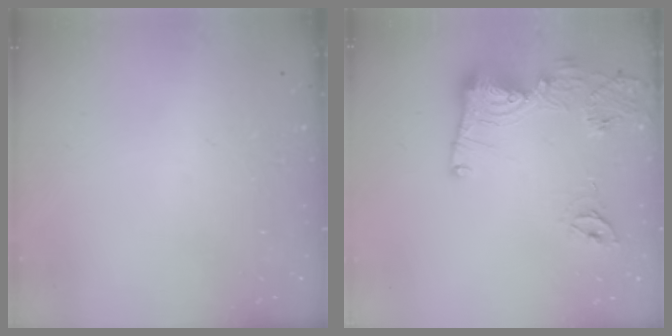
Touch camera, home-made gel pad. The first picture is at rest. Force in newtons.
{"total": 14.3, "press": 14.2, "slide": 1.4}